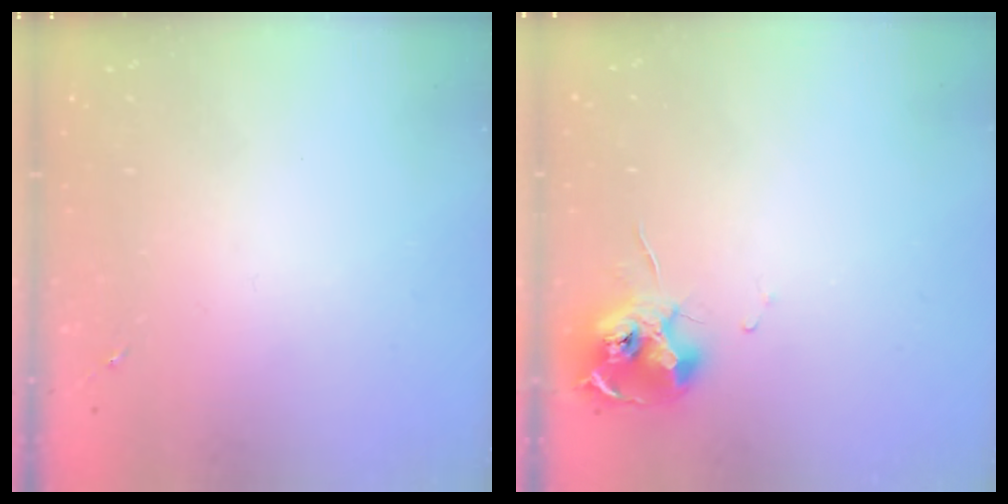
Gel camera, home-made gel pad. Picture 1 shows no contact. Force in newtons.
{"total": 12.1, "press": 12.0, "slide": 1.2}